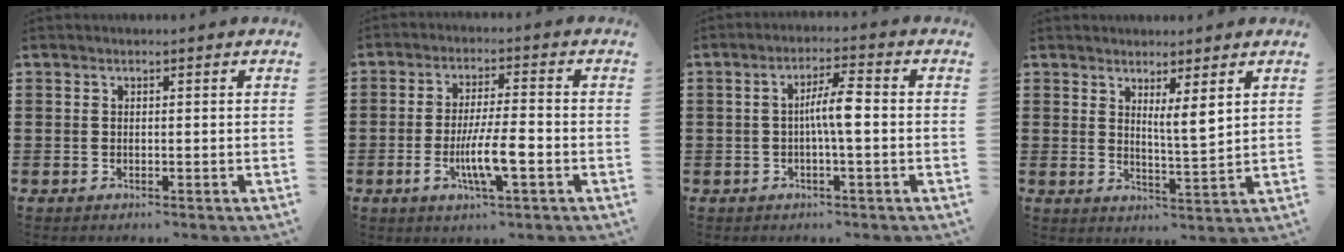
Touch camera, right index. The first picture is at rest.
{"total": 7.7, "force": [-2.4, 1.3, 7.1], "torque": [-0.144, -0.014, -0.048]}
{"total": 5.0, "force": [-0.4, 0.7, 4.9], "torque": [-0.089, 0.005, -0.011]}
{"total": 4.1, "force": [2.5, 0.1, 3.3], "torque": [-0.055, -0.014, 0.040]}